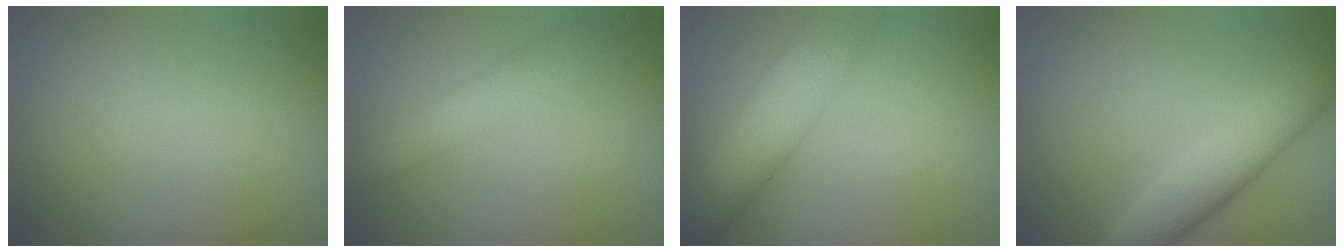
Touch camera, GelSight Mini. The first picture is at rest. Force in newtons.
{"total": 4.0, "press": 4.0, "slide": 0.2}
{"total": 8.5, "press": 8.5, "slide": 0.5}
{"total": 5.9, "press": 5.9, "slide": 0.2}